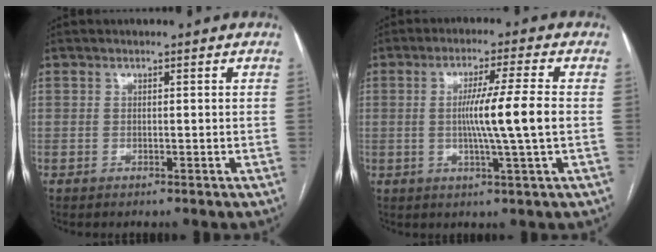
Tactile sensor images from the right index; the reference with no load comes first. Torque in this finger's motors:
{"motor_torque": [1.44, 0.07, 0.68, 0.18]}